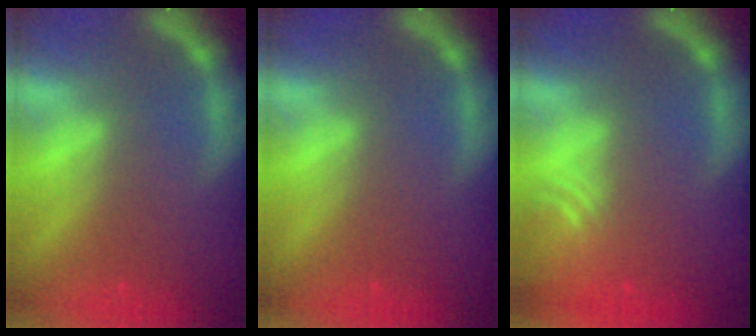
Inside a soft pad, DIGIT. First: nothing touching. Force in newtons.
{"total": 0.0}
{"total": 4.0}